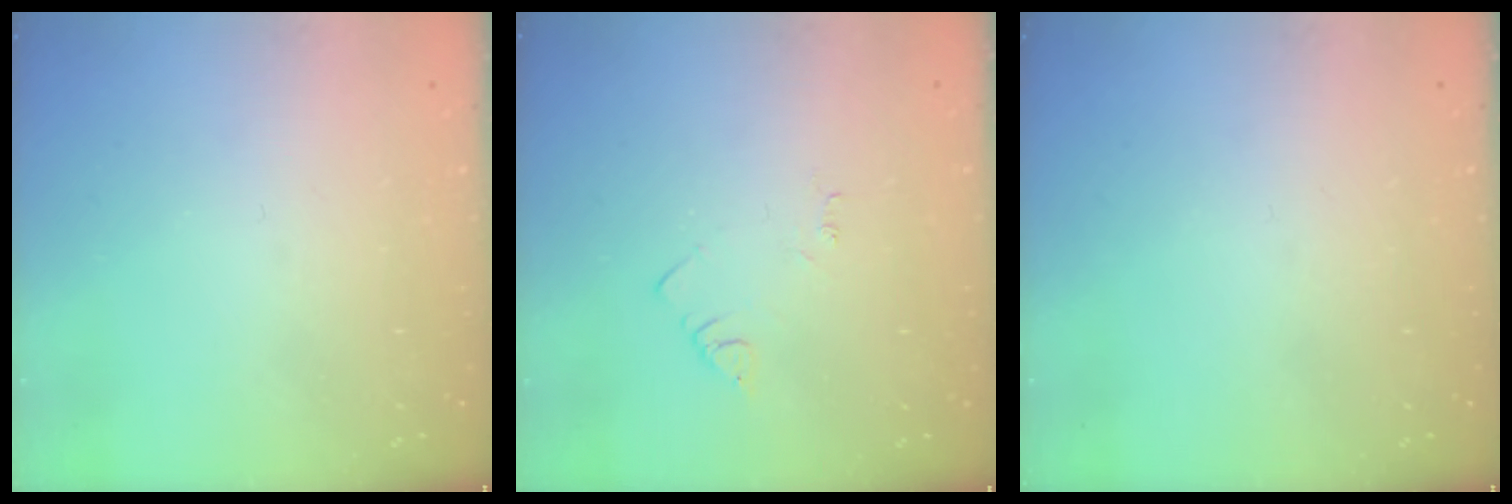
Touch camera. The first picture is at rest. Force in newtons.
{"total": 2.7, "press": 2.7, "slide": 0.4}
{"total": 0.0}